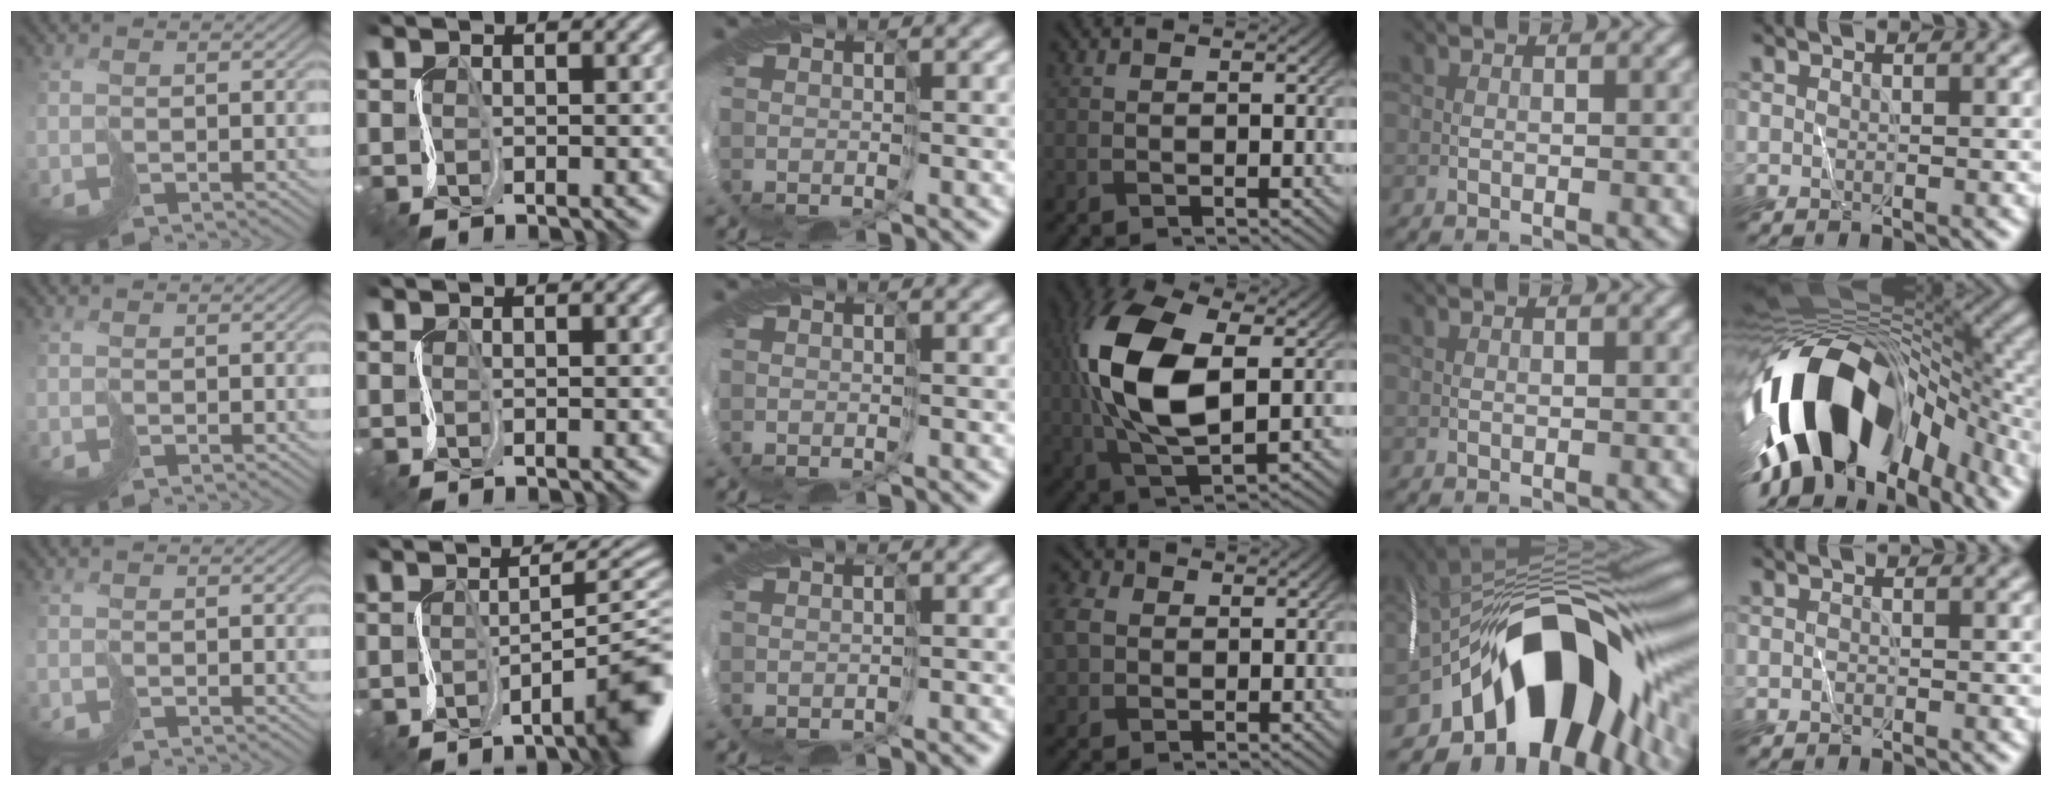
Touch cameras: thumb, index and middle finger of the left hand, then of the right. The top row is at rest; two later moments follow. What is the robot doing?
{"motion": "cut", "object": "receipt paper"}